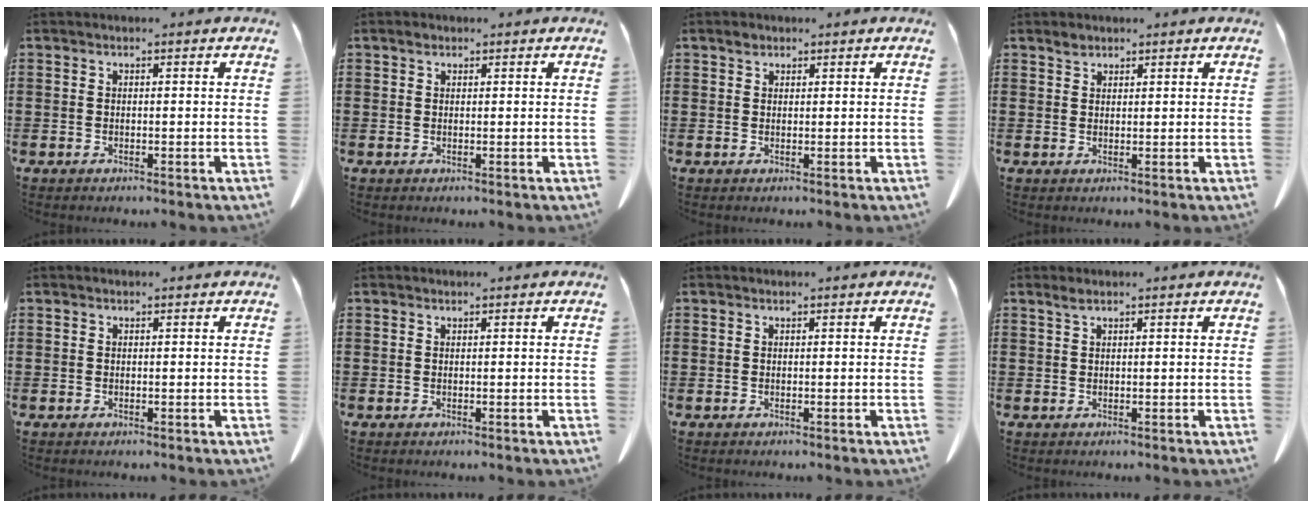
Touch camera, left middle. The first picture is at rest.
{"total": 0.9, "force": [0.5, 0.6, 0.4], "torque": [-0.011, 0.005, 0.008]}
{"total": 1.2, "force": [0.9, 0.7, 0.5], "torque": [-0.011, 0.004, 0.017]}
{"total": 1.4, "force": [1.1, 0.8, 0.4], "torque": [-0.011, 0.001, 0.022]}
{"total": 0.0}
{"total": 0.0}
{"total": 0.0}
{"total": 1.3, "force": [0.8, 0.2, 1.0], "torque": [-0.022, 0.001, 0.014]}